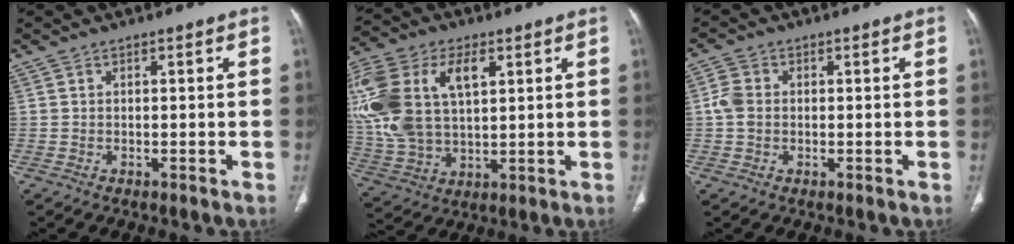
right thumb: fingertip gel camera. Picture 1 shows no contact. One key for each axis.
{"total": 22.3, "fx": 6.1, "fy": 13.2, "fz": 17.0, "tx": -0.386, "ty": 0.008, "tz": 0.117}
{"total": 3.4, "fx": -0.1, "fy": 2.6, "fz": 2.1, "tx": -0.049, "ty": 0.007, "tz": -0.008}